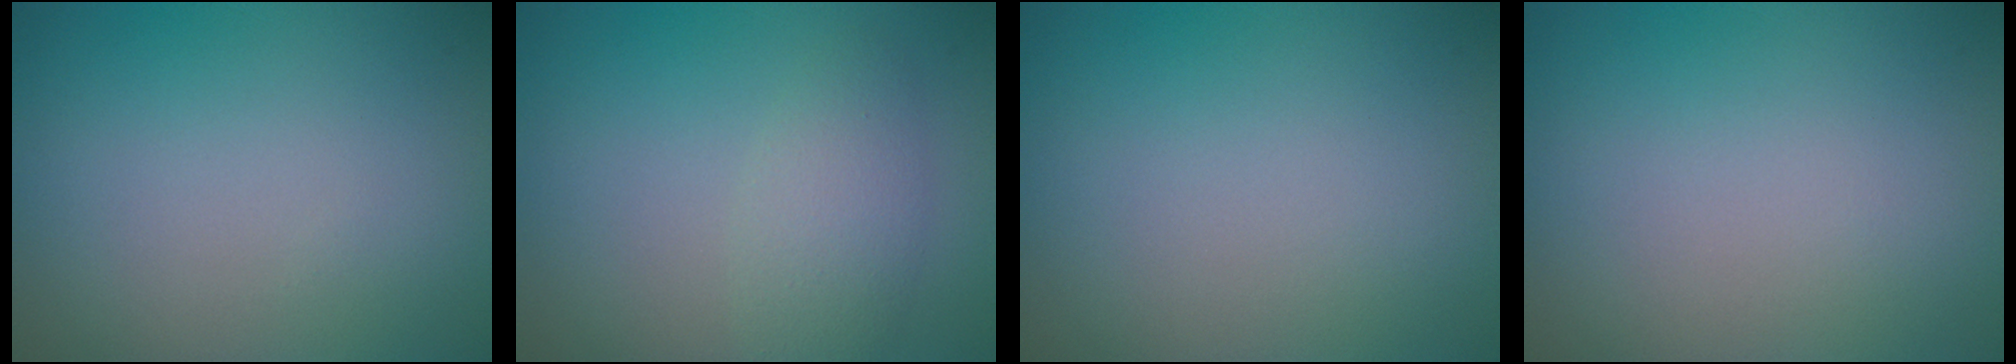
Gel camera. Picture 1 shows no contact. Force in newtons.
{"total": 2.7, "press": 2.7, "slide": 0.0}
{"total": 0.0}
{"total": 0.0}